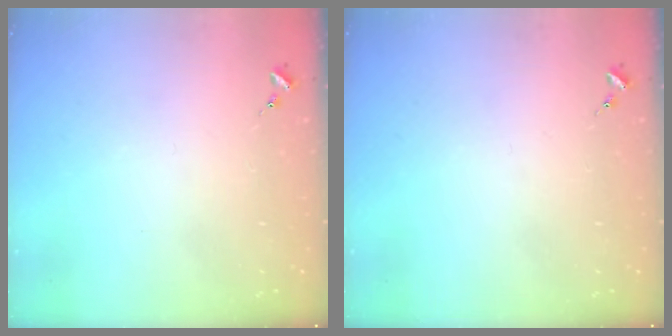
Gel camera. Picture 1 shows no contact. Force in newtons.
{"total": 0.0}